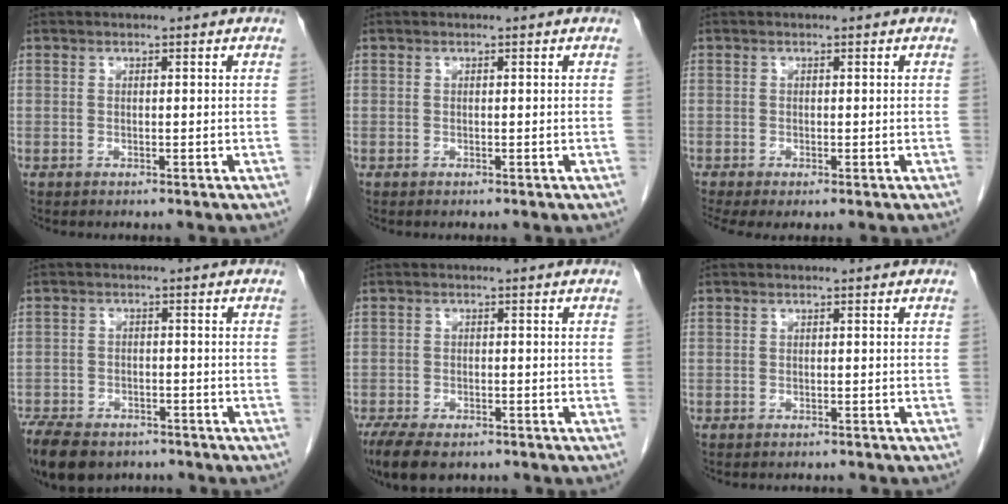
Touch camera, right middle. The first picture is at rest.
{"total": 0.0}
{"total": 3.0, "force": [-1.9, 0.8, 2.2], "torque": [-0.038, -0.011, -0.034]}
{"total": 13.2, "force": [-9.6, 6.7, 6.2], "torque": [-0.137, -0.012, -0.142]}
{"total": 8.2, "force": [-6.1, 3.2, 4.5], "torque": [-0.074, -0.012, -0.094]}
{"total": 2.9, "force": [-2.7, 0.6, 0.8], "torque": [-0.010, -0.003, -0.032]}